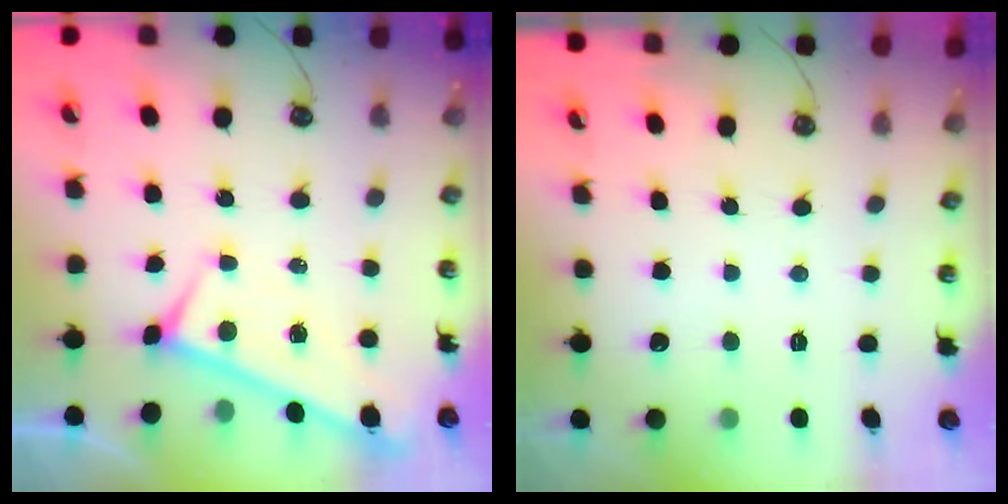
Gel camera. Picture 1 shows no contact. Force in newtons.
{"total": 0.0}